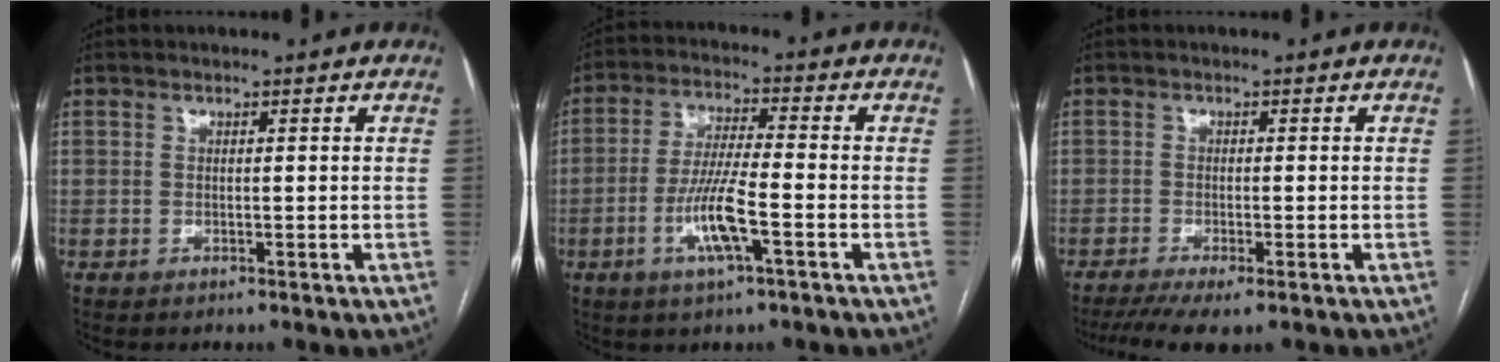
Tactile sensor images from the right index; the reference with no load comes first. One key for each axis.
{"total": 8.7, "fx": -3.2, "fy": 0.8, "fz": 8.1, "tx": -0.161, "ty": -0.004, "tz": -0.062}
{"total": 6.2, "fx": -4.3, "fy": 1.0, "fz": 4.3, "tx": -0.071, "ty": -0.014, "tz": -0.072}